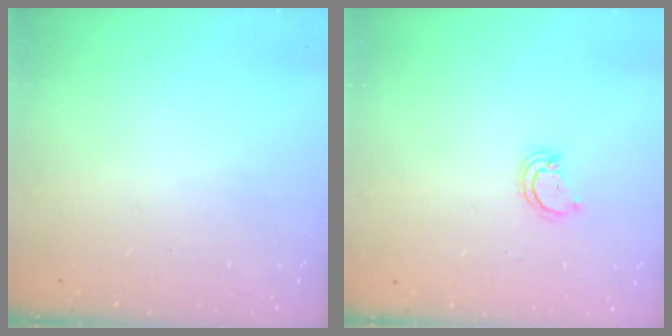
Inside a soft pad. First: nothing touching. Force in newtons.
{"total": 2.9, "press": 2.8, "slide": 0.2}